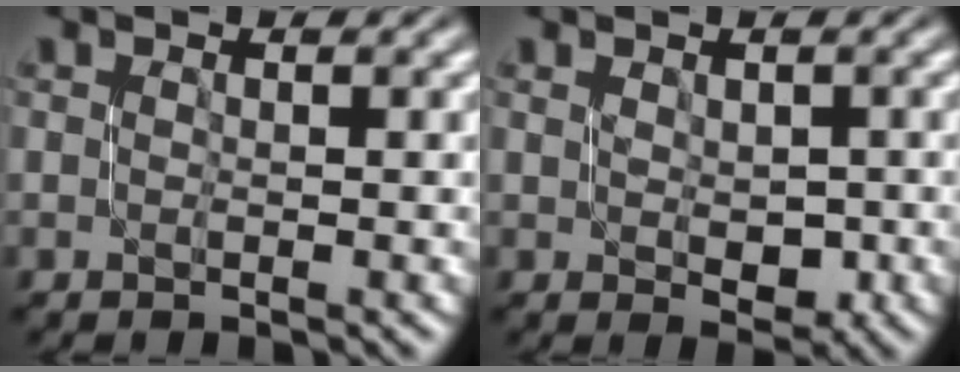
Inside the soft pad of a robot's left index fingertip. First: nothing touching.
{"total": 1.3, "force": [0.1, 0.8, 1.0], "torque": [-0.013, -0.001, 0.009]}